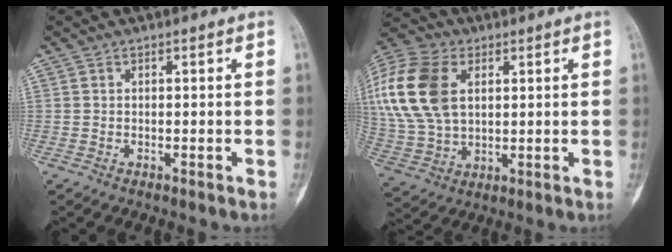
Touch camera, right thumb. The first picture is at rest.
{"total": 22.1, "force": [6.0, 14.7, 15.3], "torque": [-0.359, 0.016, 0.117]}